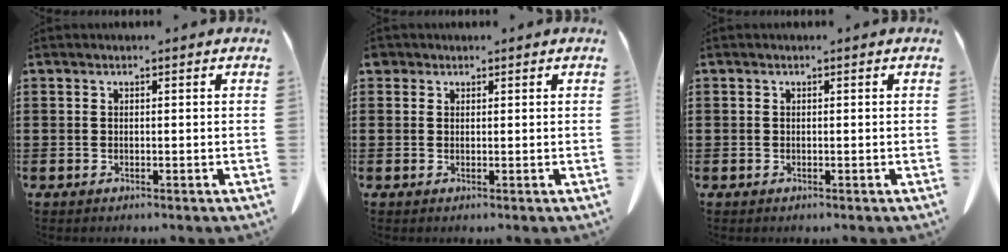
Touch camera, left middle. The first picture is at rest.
{"total": 1.1, "force": [0.7, 0.8, 0.2], "torque": [-0.008, 0.005, 0.014]}
{"total": 0.0}